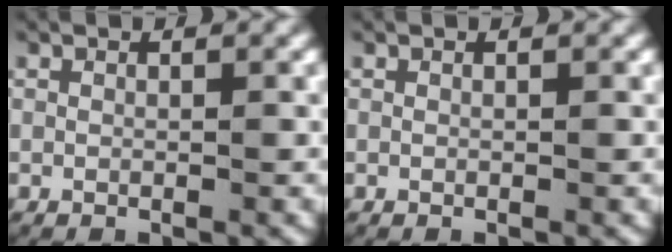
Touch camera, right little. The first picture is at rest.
{"total": 0.0}